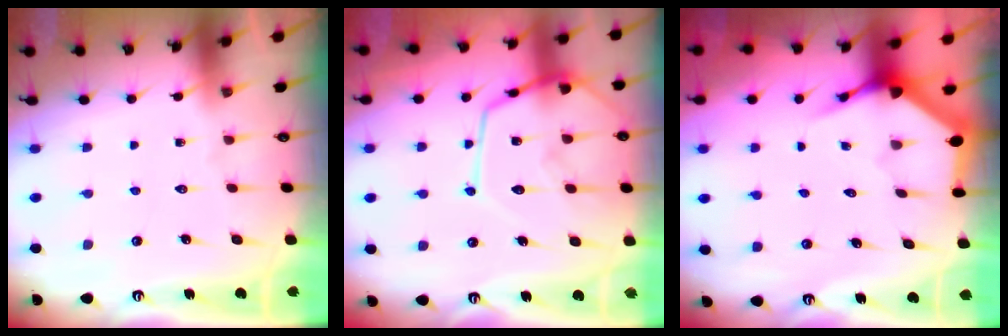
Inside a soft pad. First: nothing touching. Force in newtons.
{"total": 14.6, "press": 14.5, "slide": 1.2}
{"total": 3.8, "press": 3.8, "slide": 0.4}